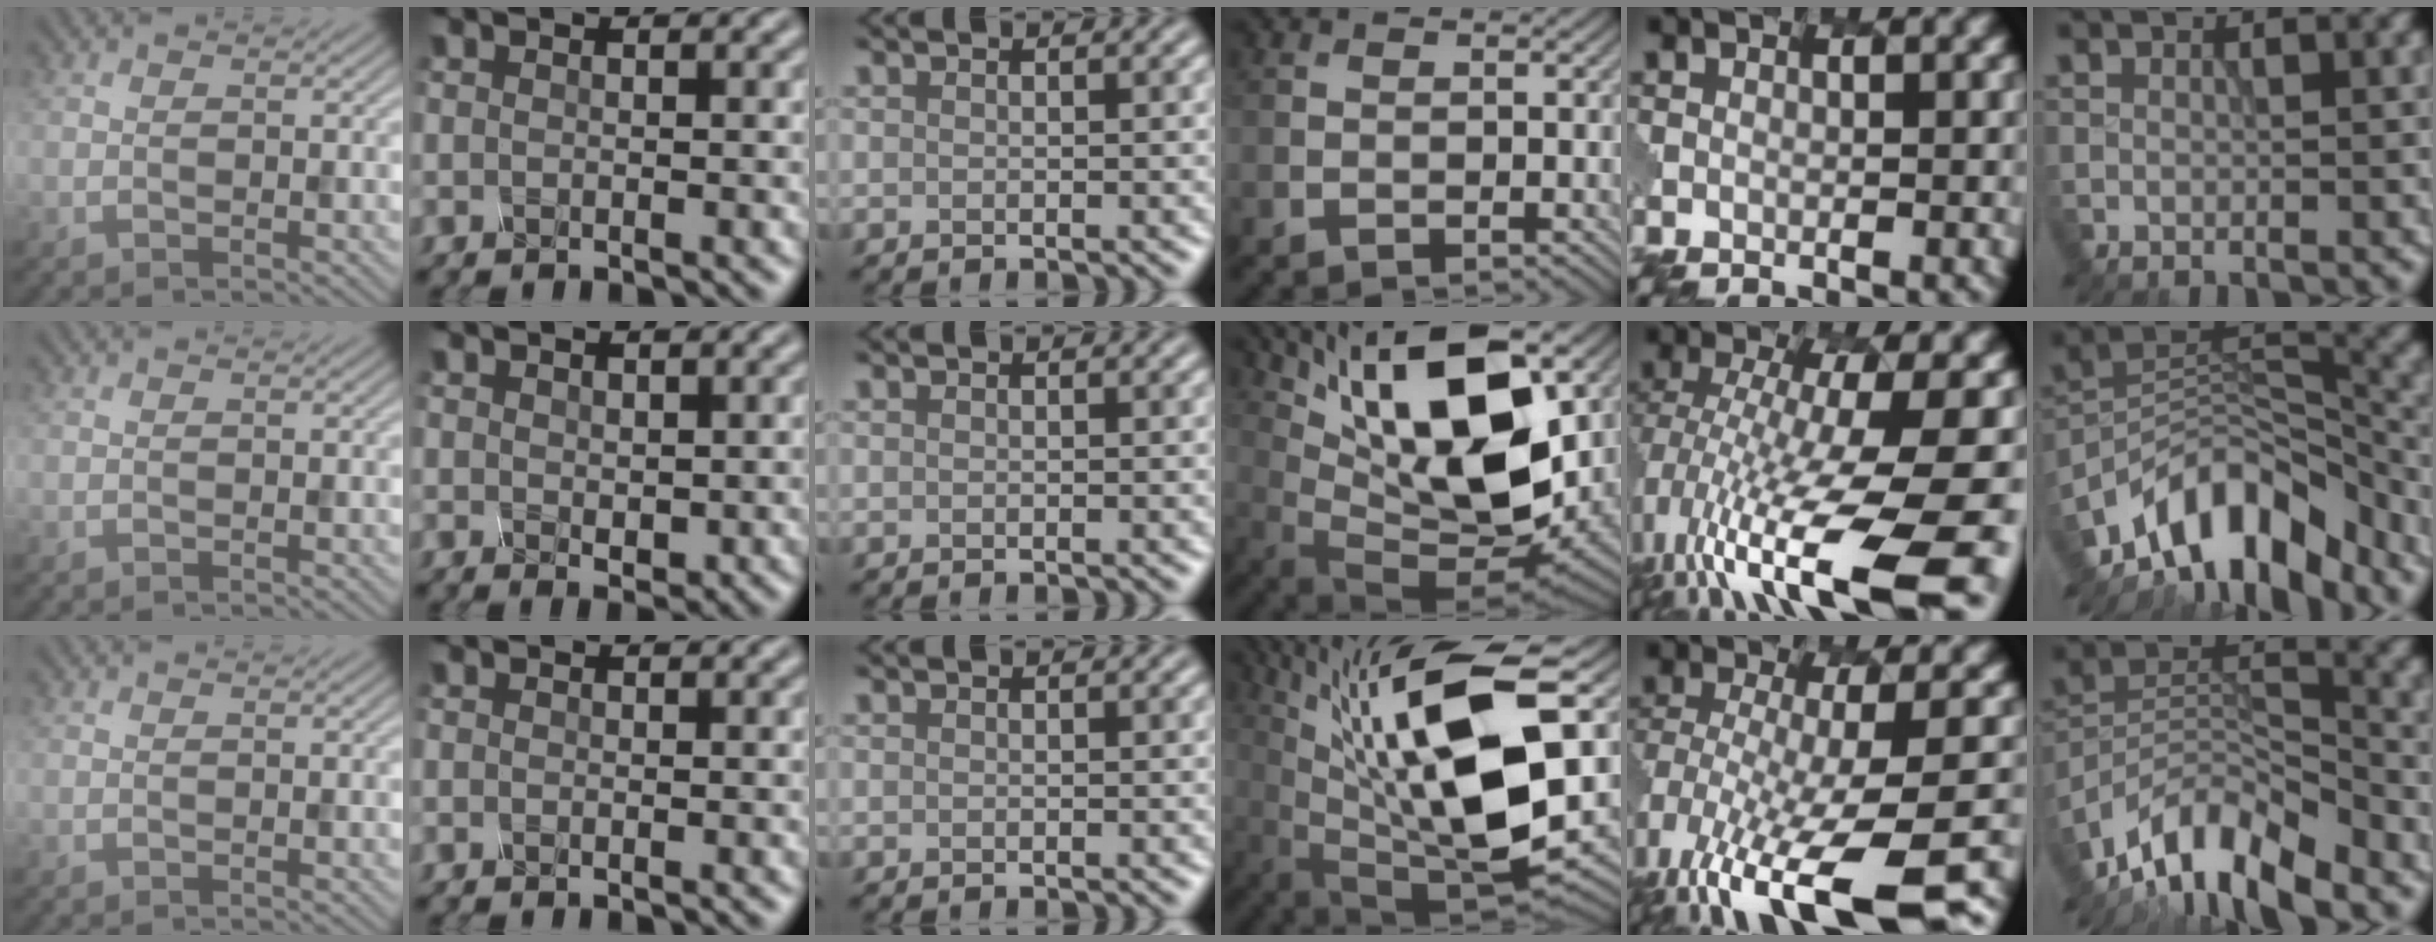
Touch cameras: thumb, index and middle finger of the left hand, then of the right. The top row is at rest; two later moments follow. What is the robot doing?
{"motion": "twist", "object": "rubiks cube"}